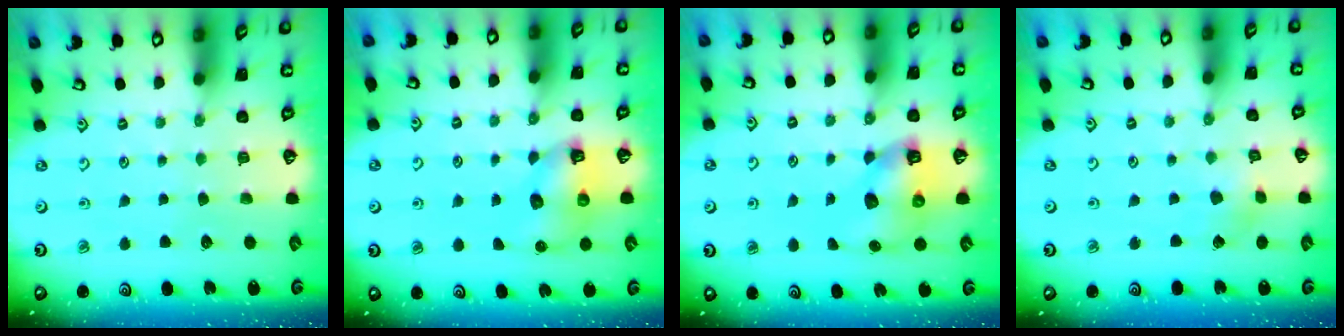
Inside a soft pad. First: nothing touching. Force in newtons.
{"total": 7.3, "press": 7.3, "slide": 0.9}
{"total": 8.1, "press": 8.0, "slide": 1.4}
{"total": 2.8, "press": 2.8, "slide": 0.3}